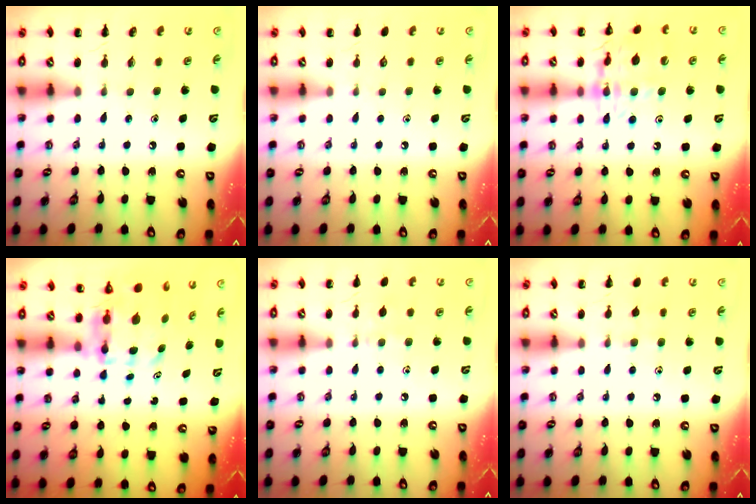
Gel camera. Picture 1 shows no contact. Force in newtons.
{"total": 0.0}
{"total": 13.8, "press": 13.8, "slide": 1.4}
{"total": 6.0, "press": 5.8, "slide": 1.4}
{"total": 6.4, "press": 6.0, "slide": 2.3}
{"total": 7.1, "press": 6.7, "slide": 2.4}